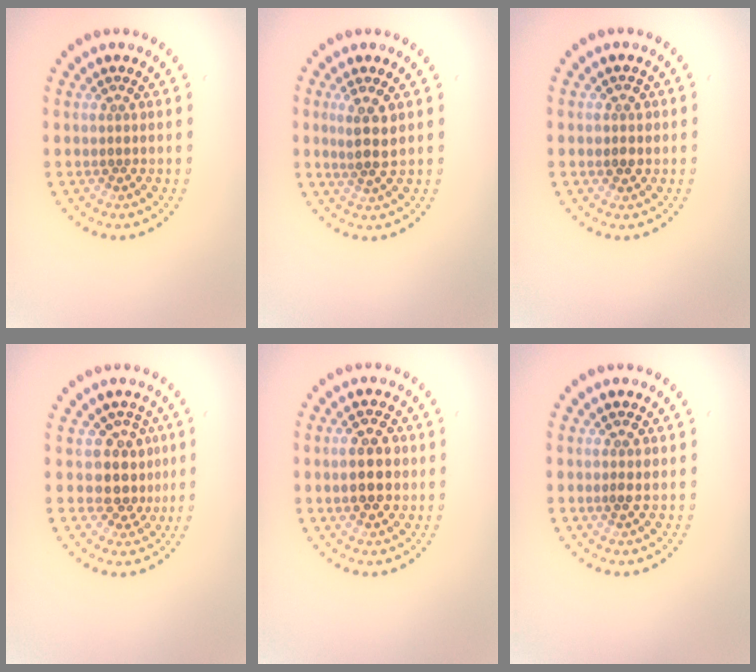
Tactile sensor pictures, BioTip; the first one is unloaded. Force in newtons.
{"total": 2.6, "press": 2.2, "slide": 1.4}
{"total": 1.5, "press": 1.4, "slide": 0.2}
{"total": 3.5, "press": 2.9, "slide": 2.0}
{"total": 4.7, "press": 4.7, "slide": 0.3}
{"total": 1.1, "press": 1.1, "slide": 0.1}